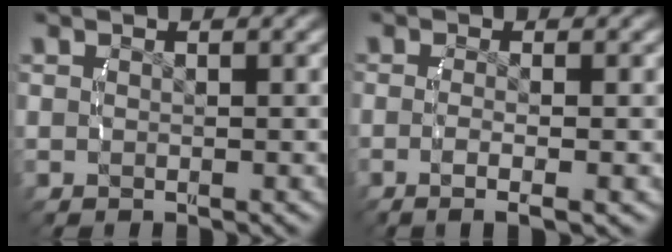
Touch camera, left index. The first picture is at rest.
{"total": 3.2, "force": [-1.7, 0.1, 2.7], "torque": [-0.050, -0.009, -0.023]}